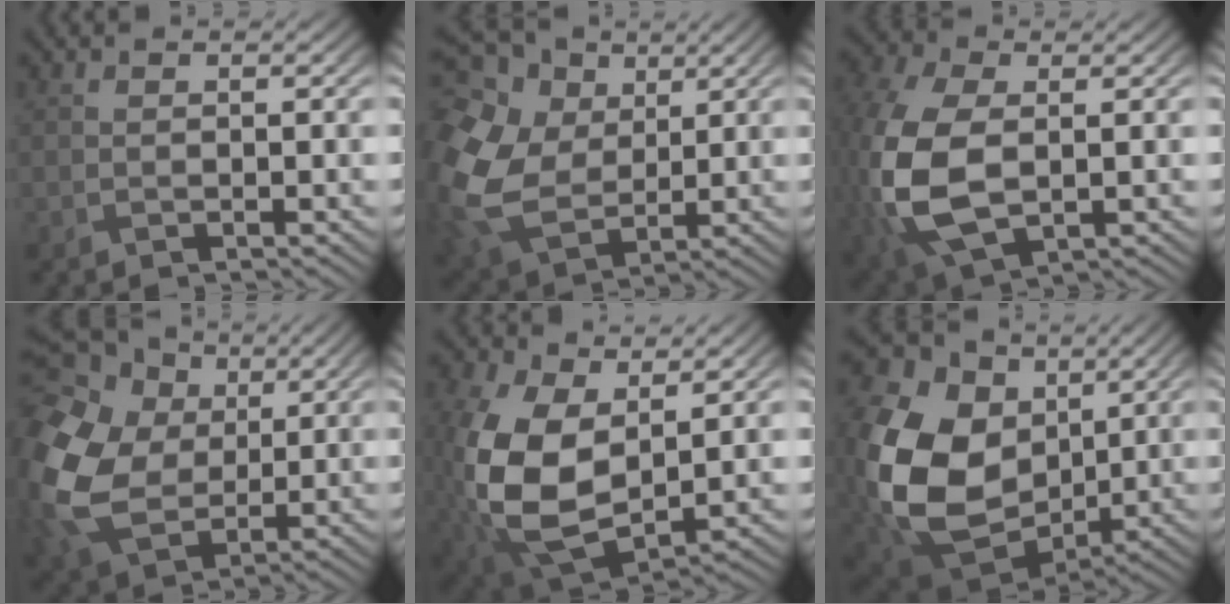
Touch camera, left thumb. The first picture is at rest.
{"total": 16.0, "force": [3.8, 12.1, 9.8], "torque": [-0.298, 0.000, 0.105]}
{"total": 13.9, "force": [-0.9, 9.1, 10.5], "torque": [-0.307, -0.032, 0.003]}
{"total": 19.2, "force": [4.4, 15.1, 11.0], "torque": [-0.344, 0.012, 0.110]}
{"total": 14.1, "force": [0.6, 9.1, 10.8], "torque": [-0.277, -0.018, 0.022]}
{"total": 19.1, "force": [0.9, 14.5, 12.4], "torque": [-0.324, -0.037, 0.050]}